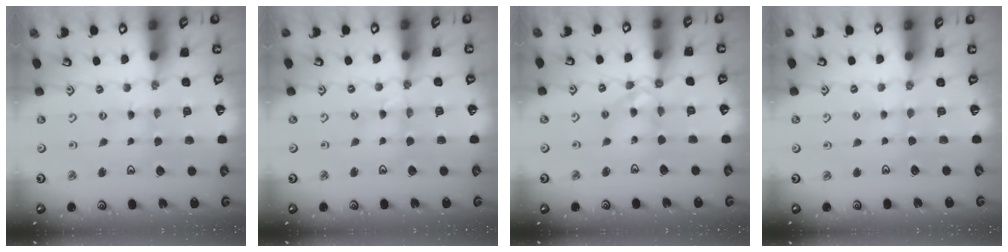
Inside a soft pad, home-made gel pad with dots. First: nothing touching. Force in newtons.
{"total": 2.4, "press": 2.4, "slide": 0.3}
{"total": 10.8, "press": 10.7, "slide": 1.3}
{"total": 2.3, "press": 2.3, "slide": 0.4}